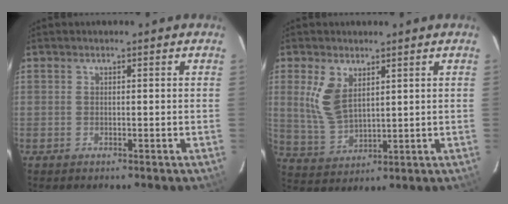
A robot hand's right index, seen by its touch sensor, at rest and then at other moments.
{"total": 8.3, "force": [3.4, 4.5, 6.1], "torque": [-0.127, -0.002, 0.080]}